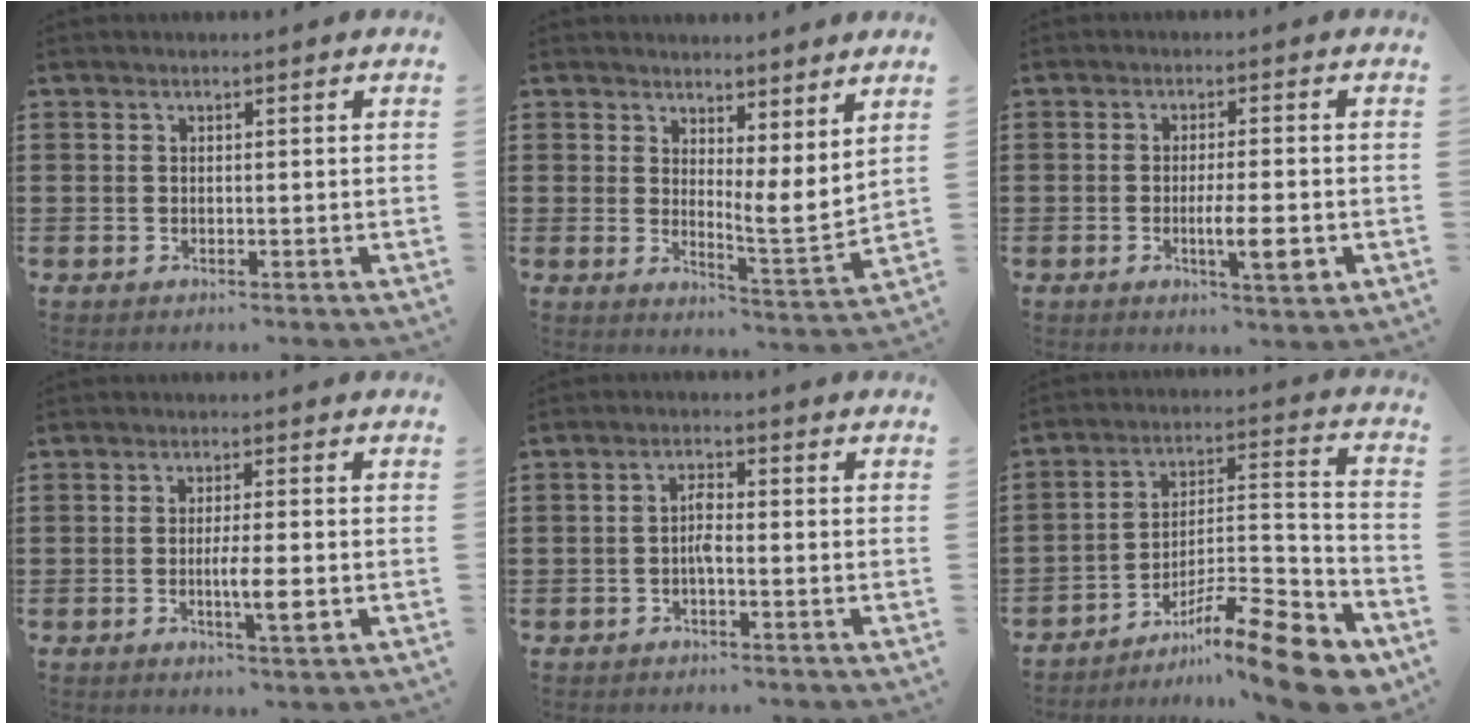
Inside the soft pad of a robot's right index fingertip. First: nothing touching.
{"total": 4.9, "force": [4.0, 0.9, 2.7], "torque": [-0.041, -0.039, 0.070]}
{"total": 5.9, "force": [-1.8, 0.9, 5.5], "torque": [-0.096, -0.010, -0.030]}
{"total": 4.8, "force": [-1.2, 0.6, 4.6], "torque": [-0.084, -0.007, -0.024]}
{"total": 2.7, "force": [-0.6, 0.7, 2.5], "torque": [-0.054, 0.001, -0.014]}
{"total": 14.0, "force": [-10.8, 2.1, 8.7], "torque": [-0.117, 0.035, -0.194]}